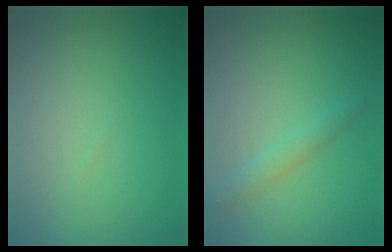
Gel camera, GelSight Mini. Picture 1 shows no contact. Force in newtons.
{"total": 1.3, "press": 1.3, "slide": 0.0}